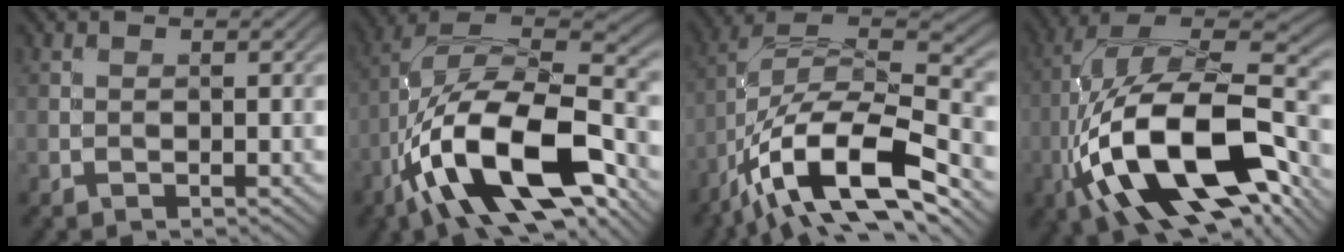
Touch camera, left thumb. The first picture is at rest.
{"total": 18.0, "force": [-8.5, 7.7, 13.9], "torque": [-0.259, -0.009, -0.160]}
{"total": 16.5, "force": [-9.6, 6.2, 12.0], "torque": [-0.229, -0.012, -0.184]}
{"total": 19.3, "force": [-5.7, 8.9, 16.1], "torque": [-0.326, 0.001, -0.098]}